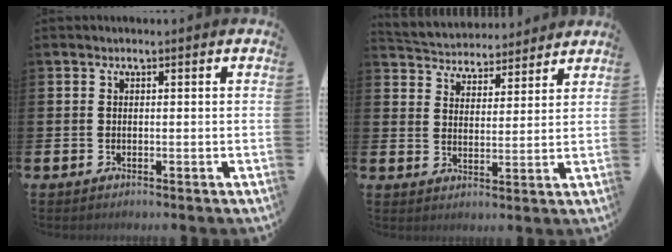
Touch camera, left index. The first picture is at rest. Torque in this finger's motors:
{"motor_torque": [1.02, -1.12, 0.47, 0.03]}